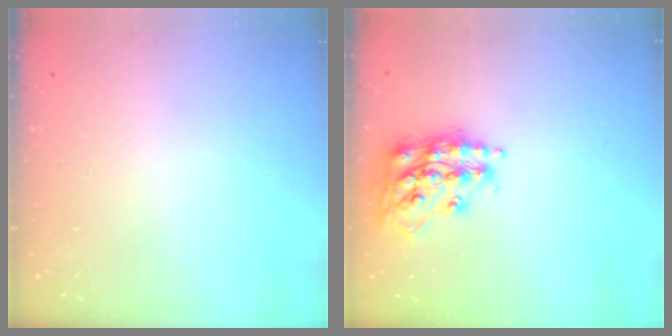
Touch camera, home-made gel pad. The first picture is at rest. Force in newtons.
{"total": 16.5, "press": 16.5, "slide": 1.1}